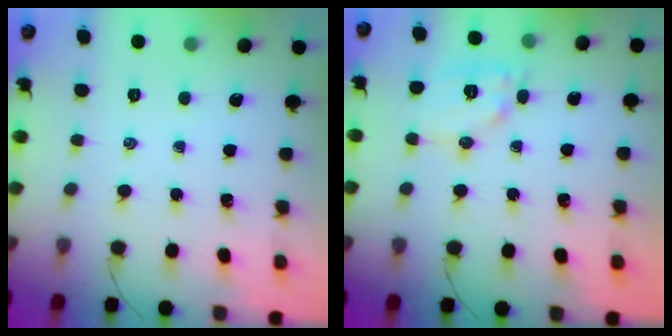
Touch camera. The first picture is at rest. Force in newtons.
{"total": 10.7, "press": 10.7, "slide": 0.4}